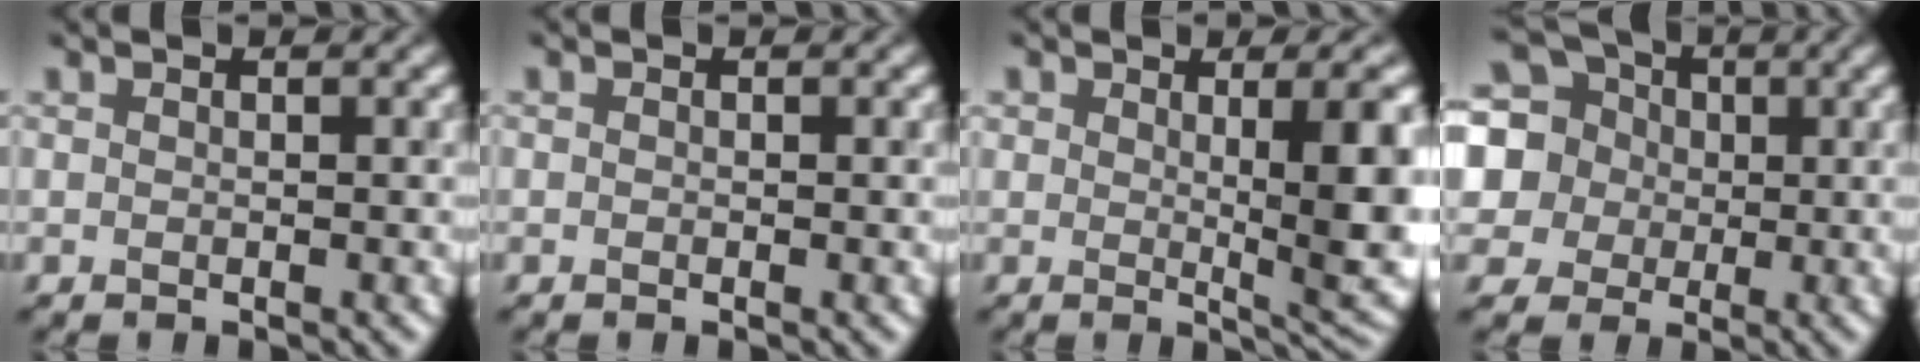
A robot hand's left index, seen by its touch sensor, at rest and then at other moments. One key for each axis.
{"total": 0.0}
{"total": 6.2, "fx": 0.9, "fy": 2.0, "fz": 5.9, "tx": -0.077, "ty": -0.010, "tz": 0.019}
{"total": 12.5, "fx": 3.8, "fy": 10.8, "fz": 4.9, "tx": -0.139, "ty": 0.036, "tz": 0.044}